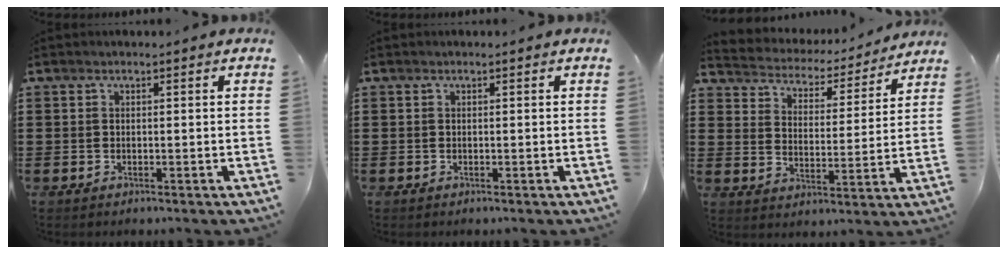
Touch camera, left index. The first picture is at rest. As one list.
[{"total": 0.0}, {"total": 3.3, "force": [3.2, 0.5, -0.2], "torque": [-0.022, -0.030, 0.047]}]